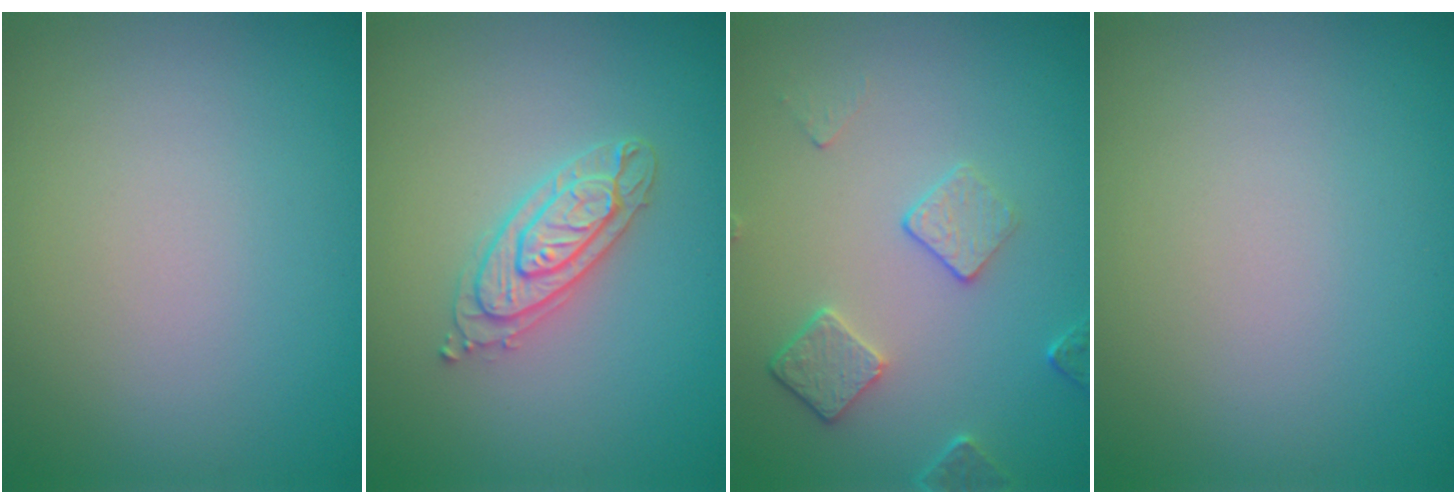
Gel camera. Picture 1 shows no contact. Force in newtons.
{"total": 2.6, "press": 2.5, "slide": 0.5}
{"total": 2.7, "press": 2.0, "slide": 1.7}
{"total": 0.0}